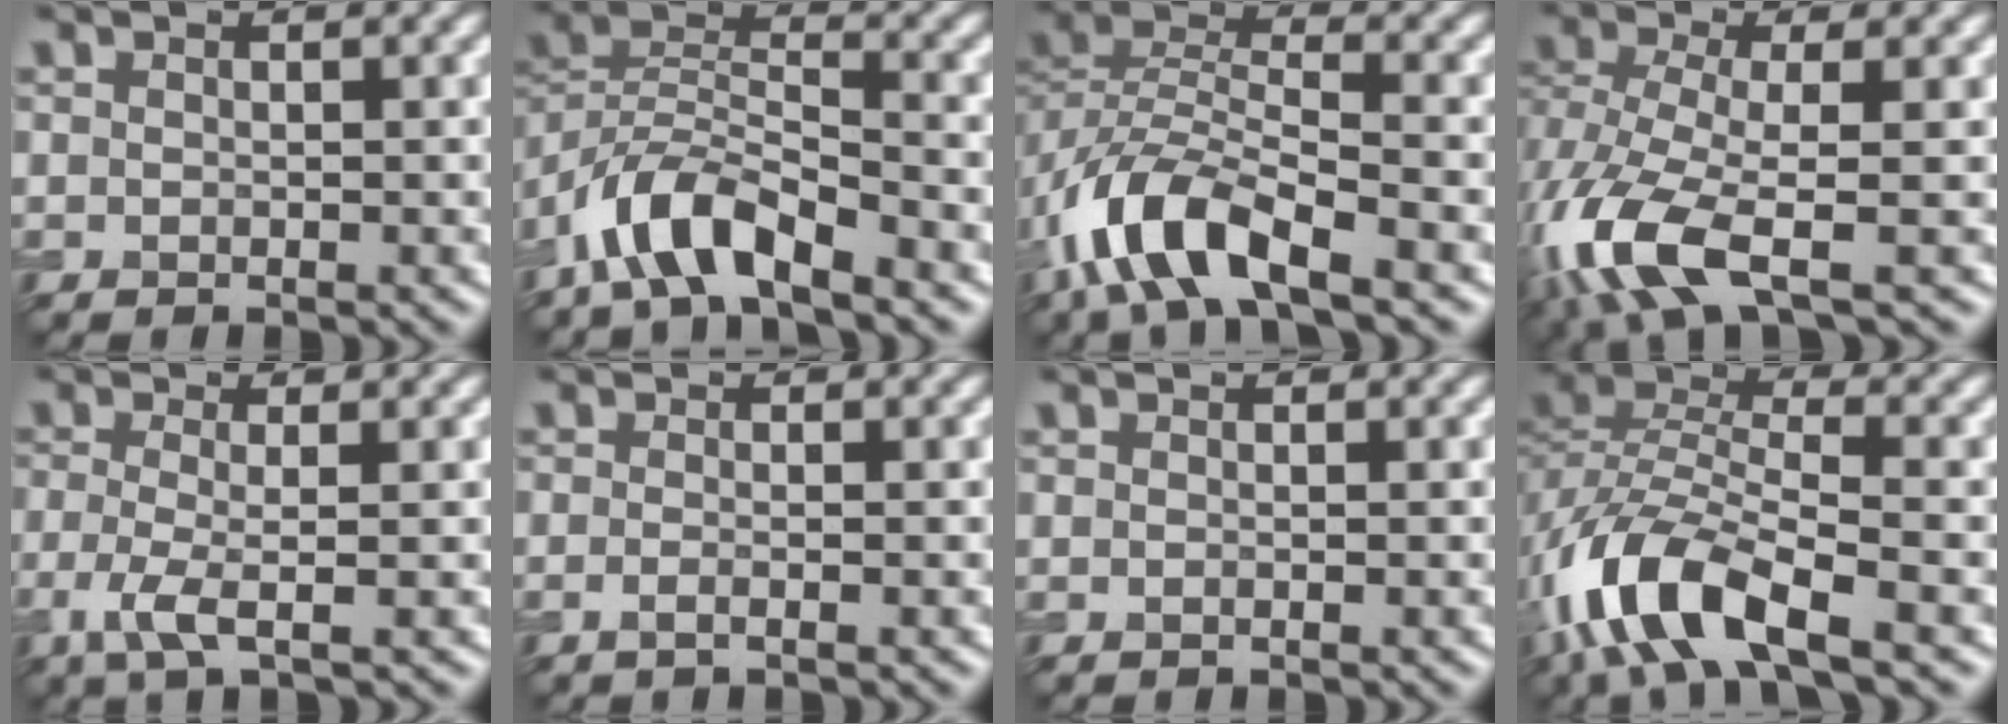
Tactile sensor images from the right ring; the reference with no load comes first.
{"total": 7.1, "force": [-5.0, 2.3, 4.5], "torque": [-0.079, 0.005, -0.100]}
{"total": 8.1, "force": [-4.5, 3.5, 5.8], "torque": [-0.112, 0.000, -0.097]}
{"total": 8.8, "force": [-3.9, 3.3, 7.2], "torque": [-0.177, -0.011, -0.086]}
{"total": 3.2, "force": [-1.2, 0.7, 2.9], "torque": [-0.069, -0.007, -0.029]}
{"total": 1.1, "force": [-0.5, 0.4, 1.0], "torque": [-0.017, -0.006, -0.012]}
{"total": 0.0}
{"total": 9.2, "force": [-4.8, 3.7, 6.8], "torque": [-0.150, 0.001, -0.104]}